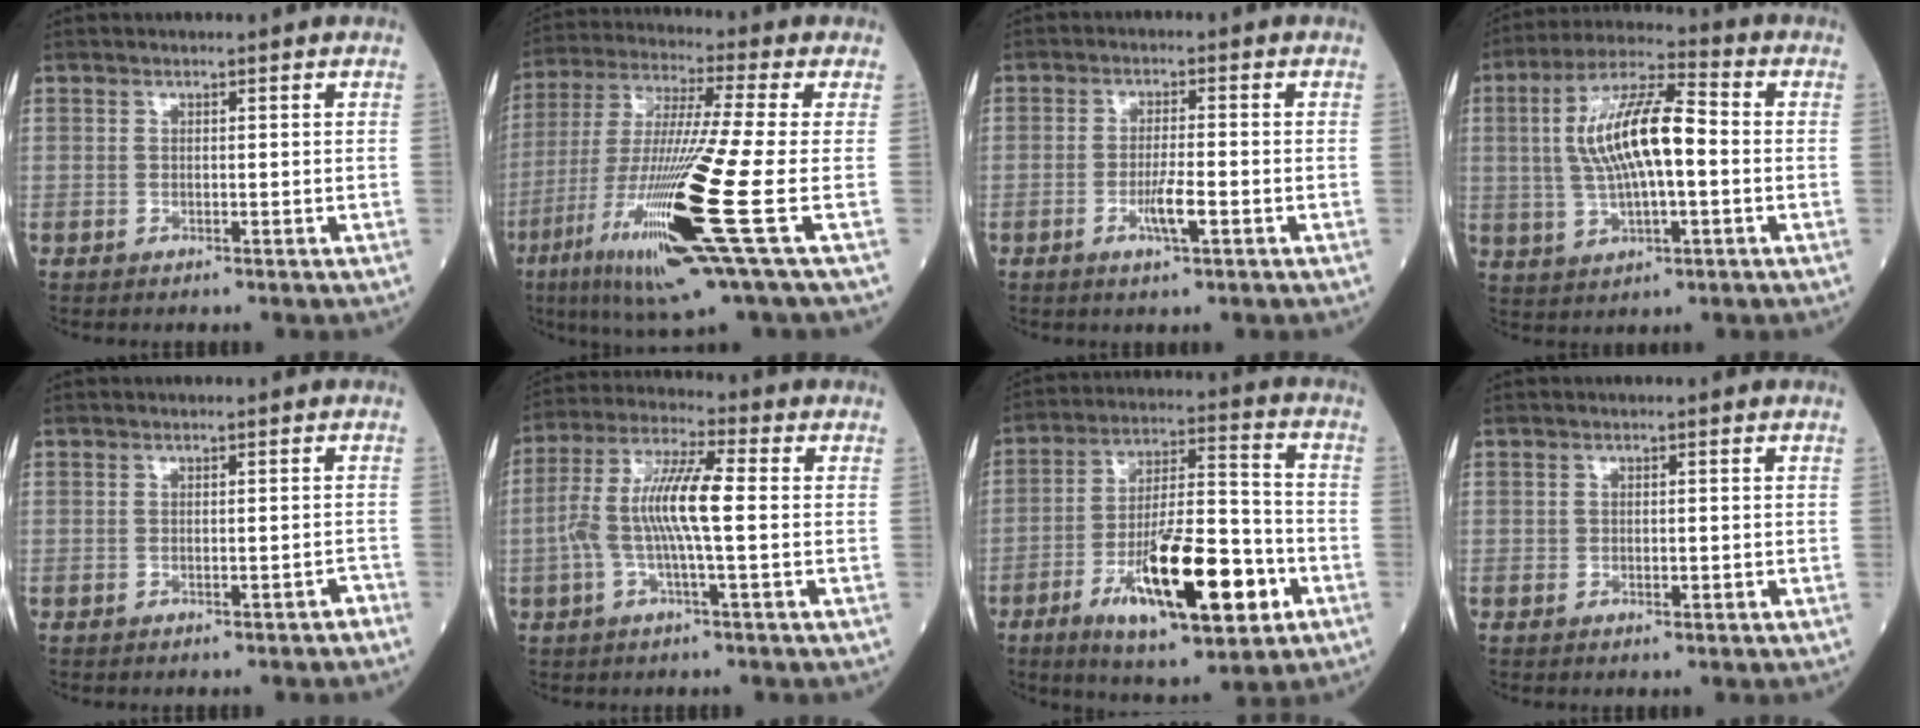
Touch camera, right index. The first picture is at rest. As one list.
[{"total": 20.0, "force": [-6.9, -0.8, 18.8], "torque": [-0.380, -0.043, -0.138]}, {"total": 4.4, "force": [-1.6, 0.5, 4.0], "torque": [-0.072, -0.004, -0.030]}, {"total": 13.0, "force": [0.5, 3.5, 12.5], "torque": [-0.247, 0.021, 0.009]}, {"total": 1.0, "force": [-0.8, 0.2, 0.6], "torque": [-0.005, 0.006, -0.008]}, {"total": 10.6, "force": [-0.7, 1.3, 10.5], "torque": [-0.214, 0.018, -0.022]}, {"total": 18.7, "force": [-7.4, 4.6, 16.6], "torque": [-0.287, -0.009, -0.113]}, {"total": 1.1, "force": [-0.3, 0.7, 0.9], "torque": [-0.010, -0.001, -0.003]}]